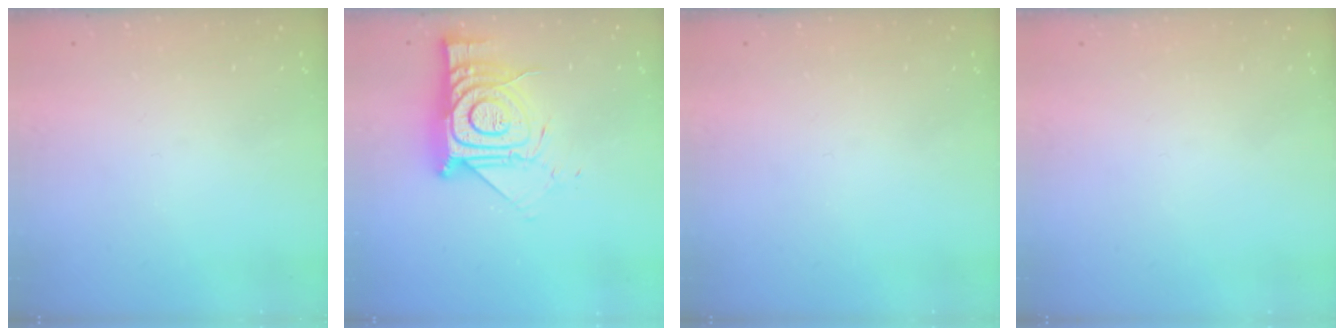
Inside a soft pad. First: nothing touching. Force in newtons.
{"total": 16.3, "press": 16.2, "slide": 1.5}
{"total": 0.0}
{"total": 1.8, "press": 1.7, "slide": 0.1}